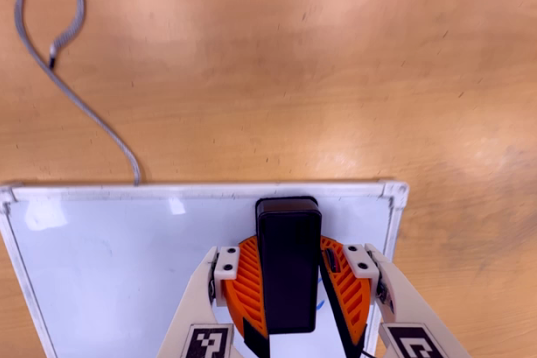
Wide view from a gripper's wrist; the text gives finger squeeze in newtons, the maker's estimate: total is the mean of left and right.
{"total": 9.2, "left": 10.1, "right": 8.3}